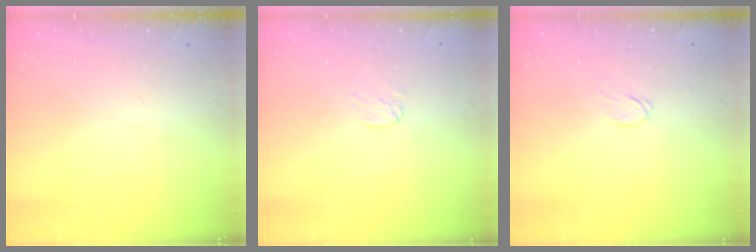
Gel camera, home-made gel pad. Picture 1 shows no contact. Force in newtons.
{"total": 3.0, "press": 3.0, "slide": 0.2}
{"total": 3.4, "press": 3.4, "slide": 0.2}